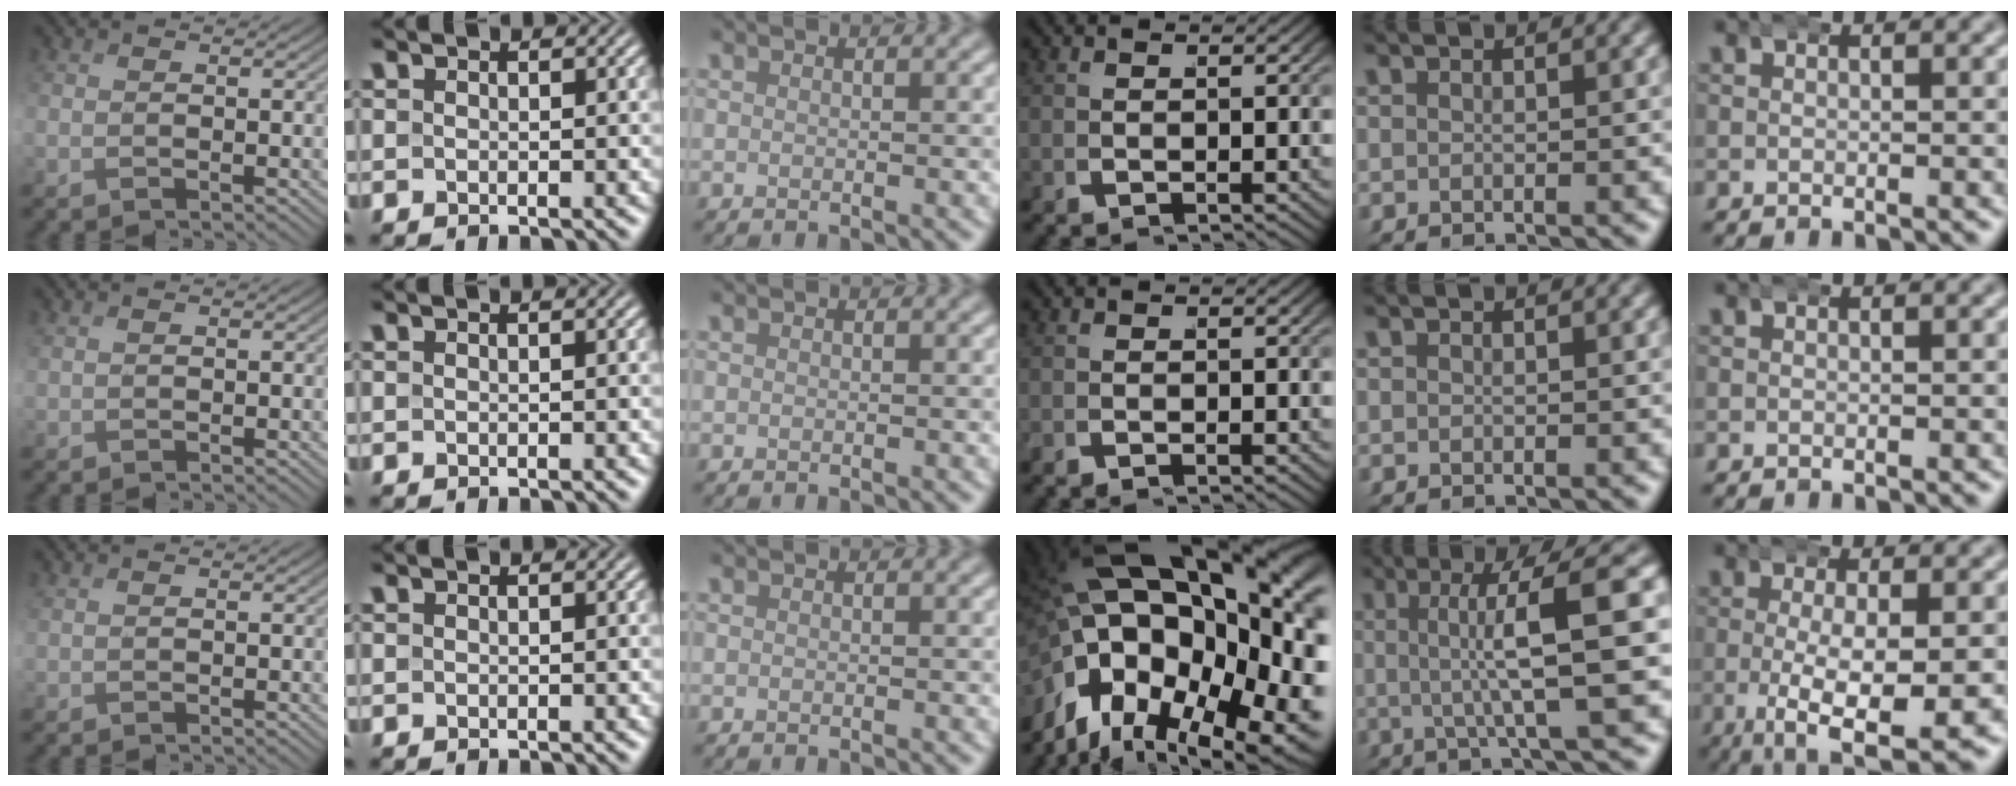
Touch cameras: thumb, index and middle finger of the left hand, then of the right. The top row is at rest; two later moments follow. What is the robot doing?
{"motion": "wrap", "object": "bandana"}